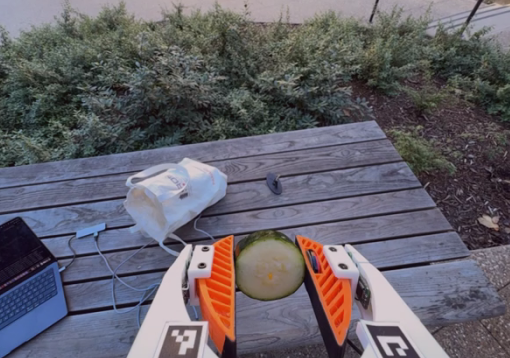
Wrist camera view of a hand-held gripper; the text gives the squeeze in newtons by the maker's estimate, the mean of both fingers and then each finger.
{"total": 9.9, "left": 9.5, "right": 10.3}